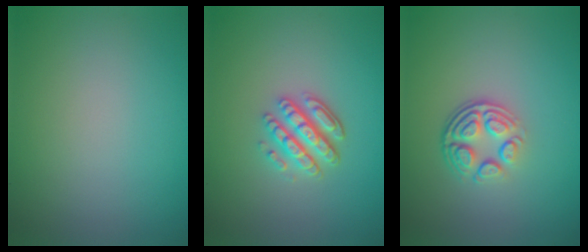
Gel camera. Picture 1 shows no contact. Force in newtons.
{"total": 3.9, "press": 3.1, "slide": 2.3}
{"total": 4.0, "press": 2.7, "slide": 2.9}